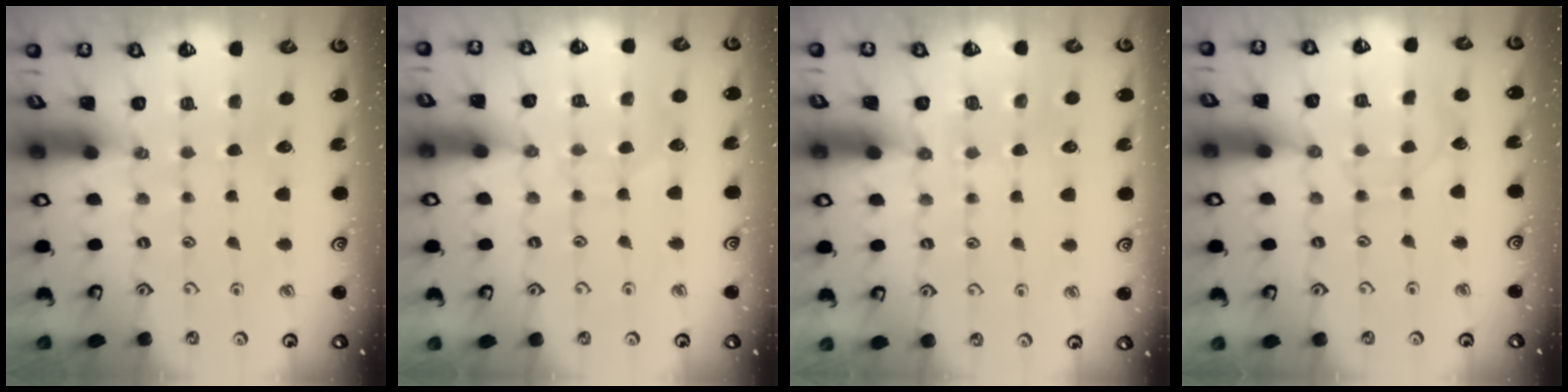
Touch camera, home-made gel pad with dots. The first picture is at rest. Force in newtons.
{"total": 6.7, "press": 6.6, "slide": 0.6}
{"total": 5.1, "press": 5.1, "slide": 0.9}
{"total": 5.6, "press": 5.5, "slide": 0.6}